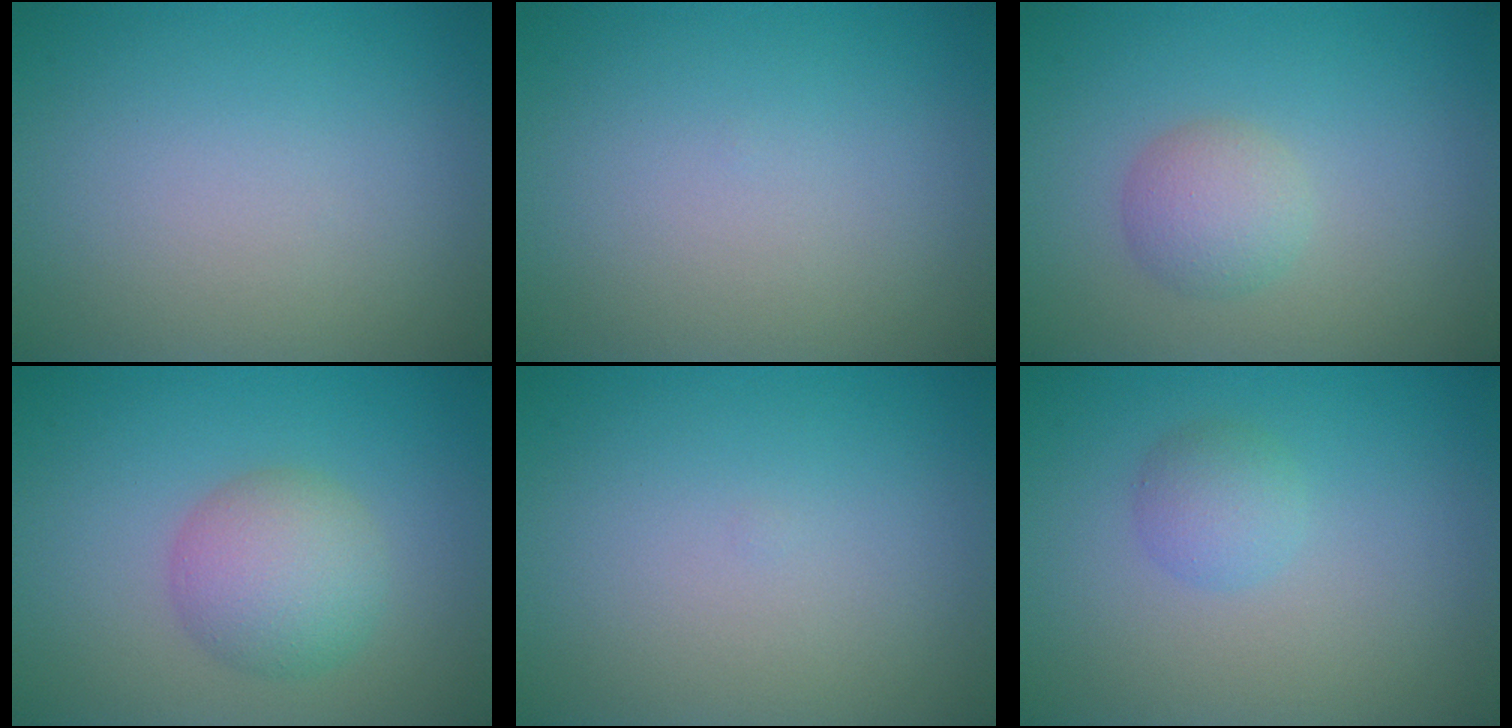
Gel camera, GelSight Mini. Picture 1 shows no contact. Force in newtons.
{"total": 0.0}
{"total": 2.5, "press": 2.4, "slide": 0.2}
{"total": 4.4, "press": 4.4, "slide": 0.2}
{"total": 0.0}
{"total": 1.9, "press": 1.9, "slide": 0.1}